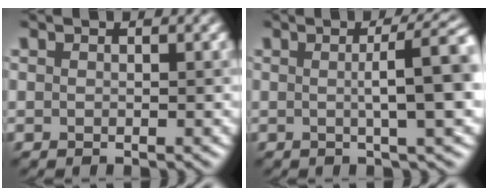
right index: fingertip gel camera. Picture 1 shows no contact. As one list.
[{"total": 6.8, "force": [0.6, 1.3, 6.7], "torque": [-0.077, 0.015, 0.013]}]